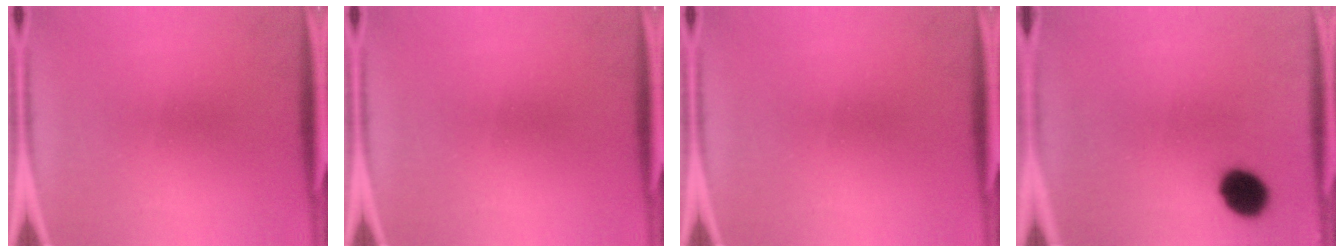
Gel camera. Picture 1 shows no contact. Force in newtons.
{"total": 0.0}
{"total": 0.0}
{"total": 8.5}